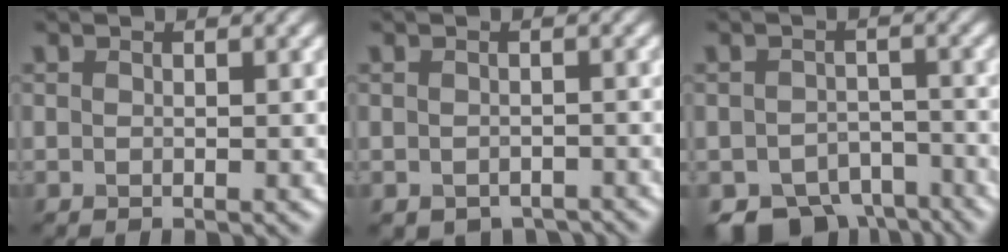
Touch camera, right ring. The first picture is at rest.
{"total": 2.3, "force": [-1.8, 1.2, 0.7], "torque": [-0.007, -0.010, -0.026]}
{"total": 6.4, "force": [-4.8, 3.3, 2.6], "torque": [-0.029, -0.014, -0.080]}